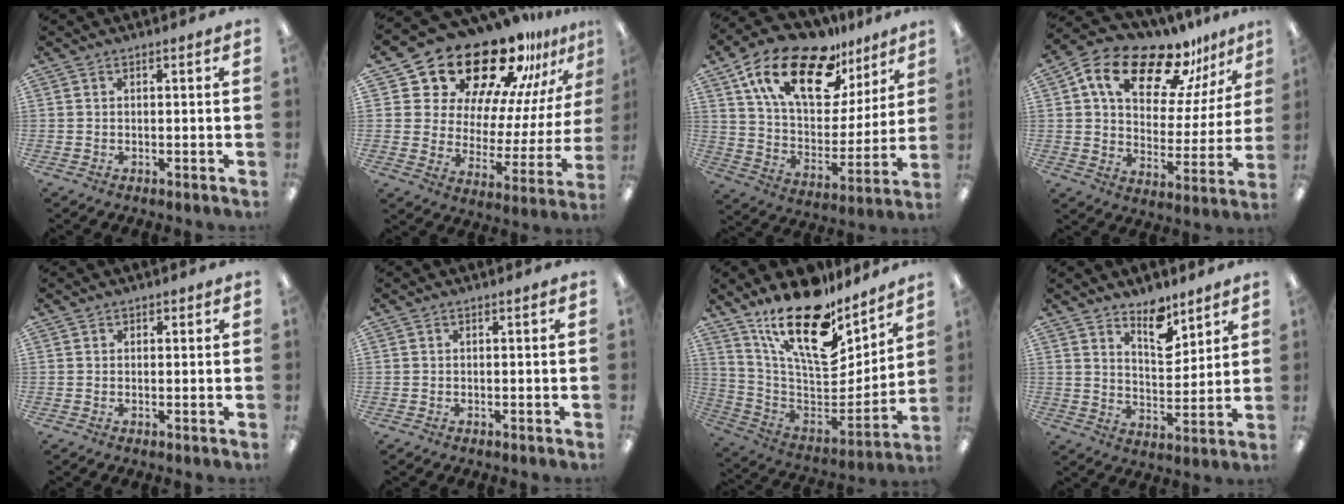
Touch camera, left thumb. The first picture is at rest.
{"total": 24.9, "force": [20.2, 11.1, 9.6], "torque": [-0.165, -0.150, 0.361]}
{"total": 22.3, "force": [14.1, 10.6, 13.6], "torque": [-0.242, -0.074, 0.248]}
{"total": 18.3, "force": [12.6, 9.3, 9.4], "torque": [-0.164, -0.079, 0.217]}
{"total": 0.9, "force": [0.4, 0.8, 0.0], "torque": [0.007, 0.000, 0.006]}
{"total": 0.0}
{"total": 23.6, "force": [16.5, 9.0, 14.3], "torque": [-0.231, -0.121, 0.290]}
{"total": 9.4, "force": [7.3, 4.0, 4.3], "torque": [-0.051, -0.050, 0.124]}